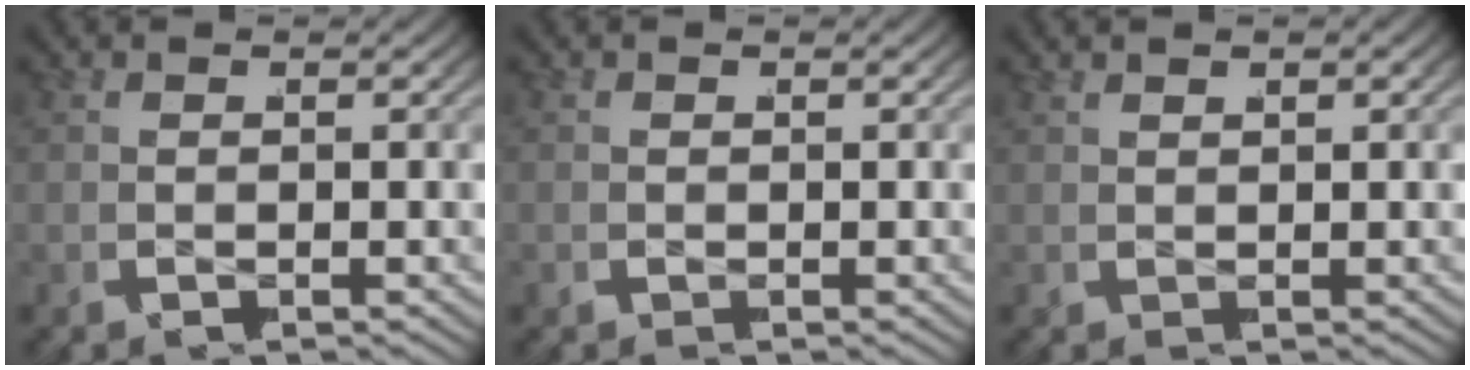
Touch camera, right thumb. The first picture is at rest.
{"total": 0.0}
{"total": 0.7, "force": [0.4, -0.6, -0.1], "torque": [0.009, 0.006, 0.009]}